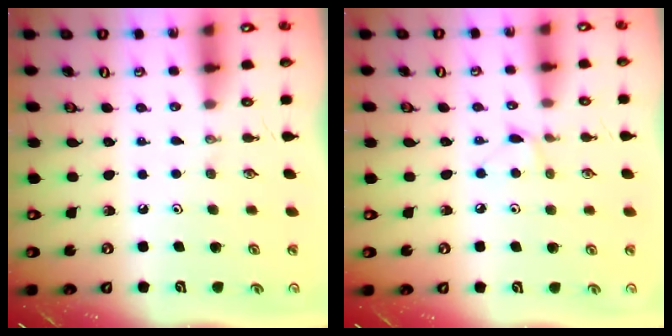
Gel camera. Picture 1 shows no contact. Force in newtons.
{"total": 4.8, "press": 4.7, "slide": 0.6}